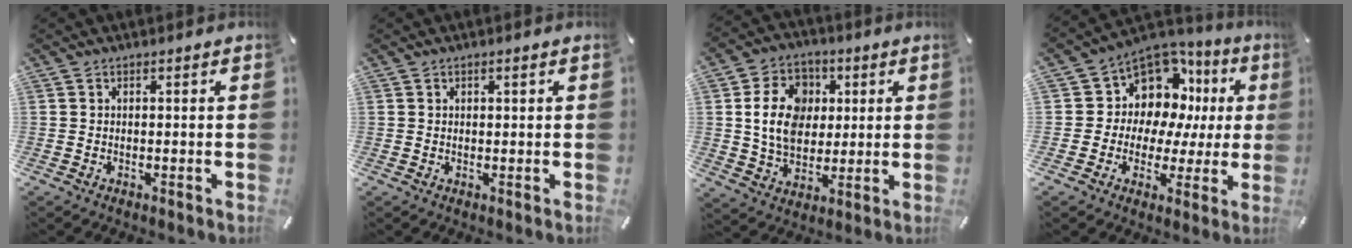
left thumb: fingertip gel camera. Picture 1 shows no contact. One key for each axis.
{"total": 0.9, "fx": 0.3, "fy": 0.5, "fz": 0.7, "tx": -0.014, "ty": 0.004, "tz": 0.005}
{"total": 13.6, "fx": 2.0, "fy": 11.0, "fz": 7.7, "tx": -0.146, "ty": 0.019, "tz": 0.039}
{"total": 10.4, "fx": 4.6, "fy": 9.0, "fz": 2.6, "tx": -0.054, "ty": -0.057, "tz": 0.092}